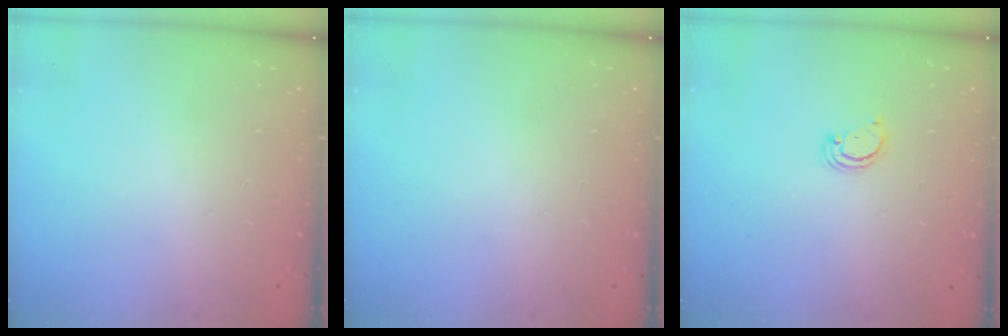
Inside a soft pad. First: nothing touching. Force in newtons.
{"total": 0.0}
{"total": 2.1, "press": 2.1, "slide": 0.2}